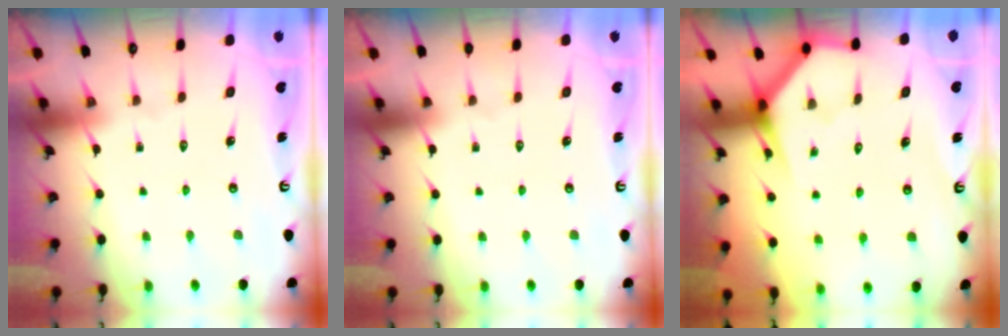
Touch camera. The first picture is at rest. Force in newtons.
{"total": 0.0}
{"total": 3.9, "press": 3.9, "slide": 0.2}